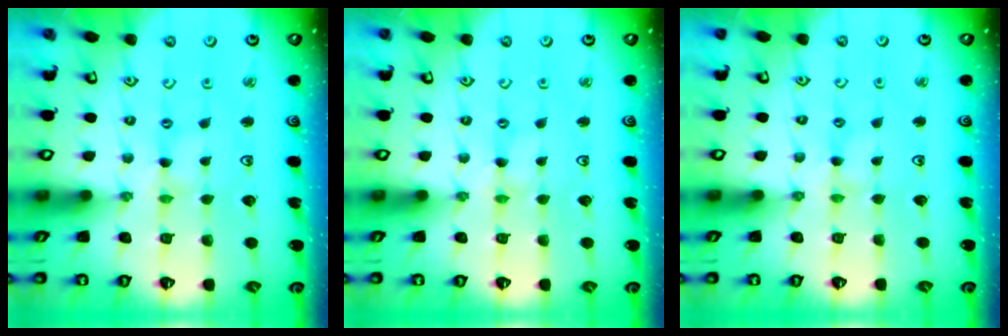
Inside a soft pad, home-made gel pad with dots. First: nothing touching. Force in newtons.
{"total": 0.9, "press": 0.9, "slide": 0.1}
{"total": 1.4, "press": 1.4, "slide": 0.4}